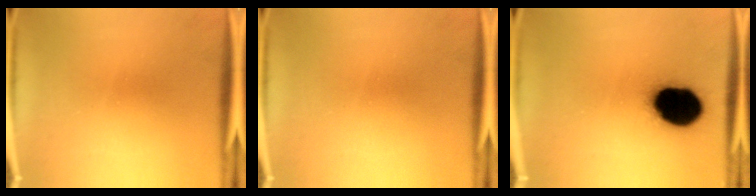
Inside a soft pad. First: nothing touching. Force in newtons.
{"total": 0.0}
{"total": 20.4}